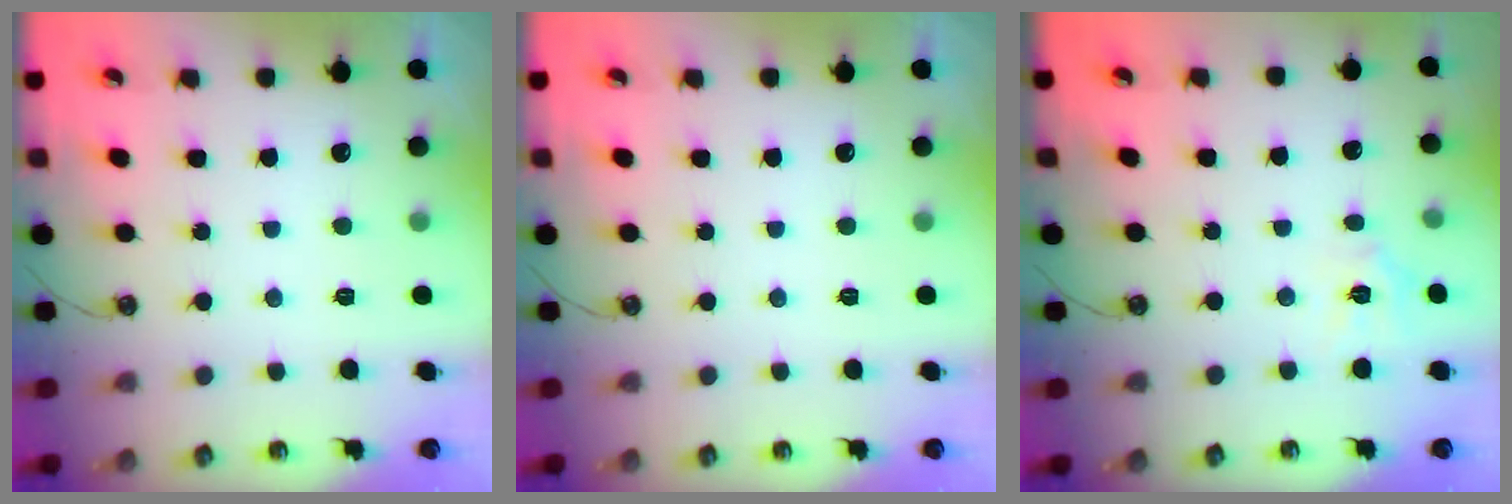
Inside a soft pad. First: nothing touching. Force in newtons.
{"total": 0.0}
{"total": 4.7, "press": 4.7, "slide": 0.4}